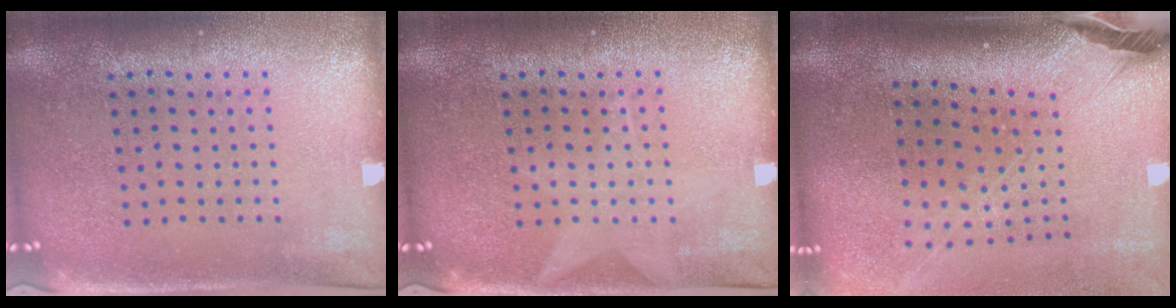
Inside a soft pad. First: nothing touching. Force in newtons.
{"total": 1.0, "press": 1.0, "slide": 0.1}
{"total": 2.7, "press": 2.0, "slide": 1.9}